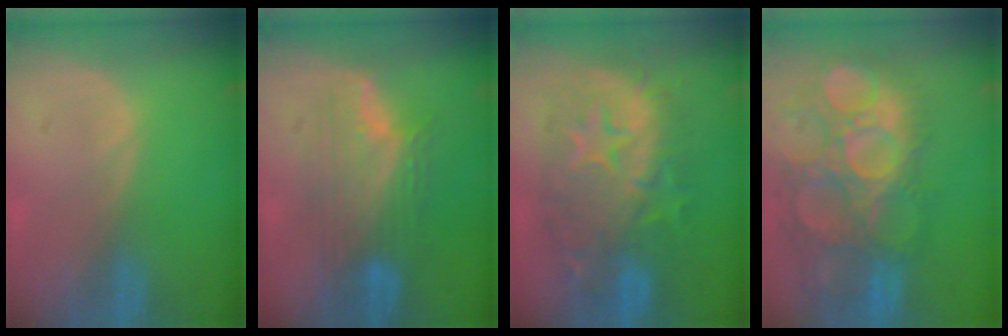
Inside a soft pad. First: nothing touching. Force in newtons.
{"total": 7.6, "press": 7.4, "slide": 1.5}
{"total": 12.6, "press": 12.6, "slide": 1.1}
{"total": 14.2, "press": 12.7, "slide": 6.4}